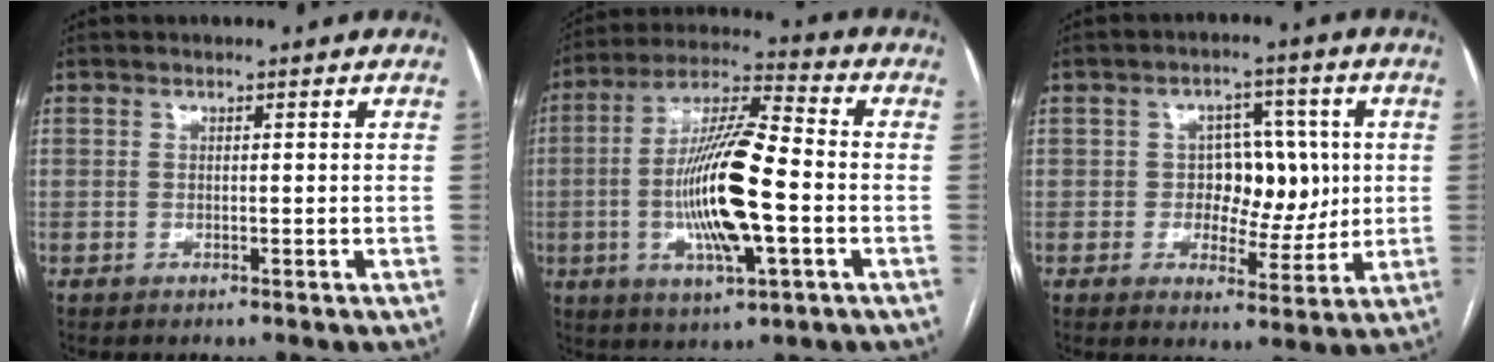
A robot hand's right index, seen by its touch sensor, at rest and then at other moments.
{"total": 15.8, "force": [-2.8, 2.8, 15.3], "torque": [-0.294, 0.002, -0.048]}
{"total": 7.9, "force": [0.6, 5.5, 5.6], "torque": [-0.062, 0.019, 0.016]}